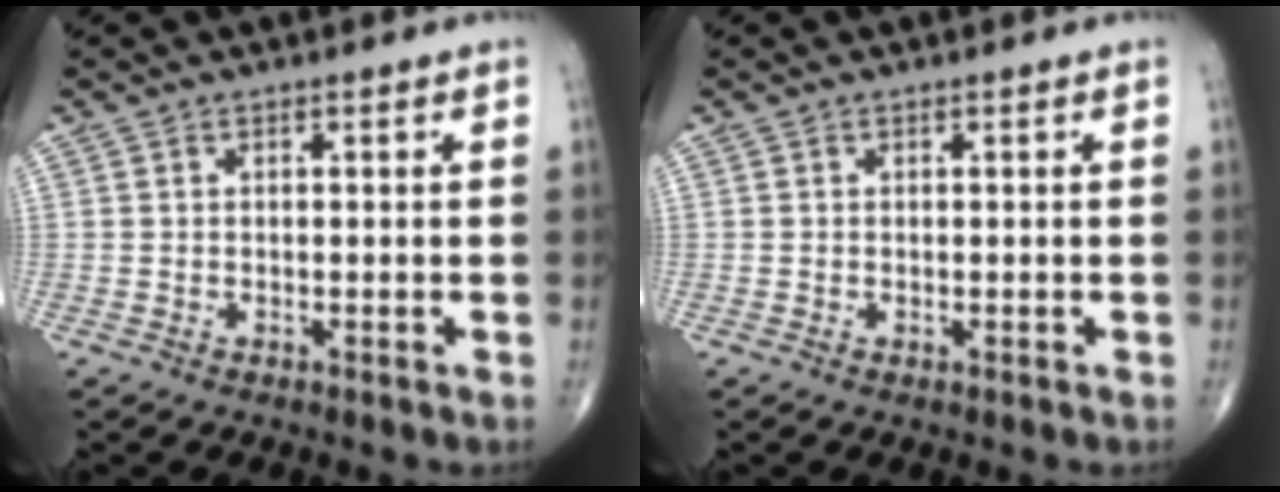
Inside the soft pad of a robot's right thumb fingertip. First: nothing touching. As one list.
[{"total": 0.0}]